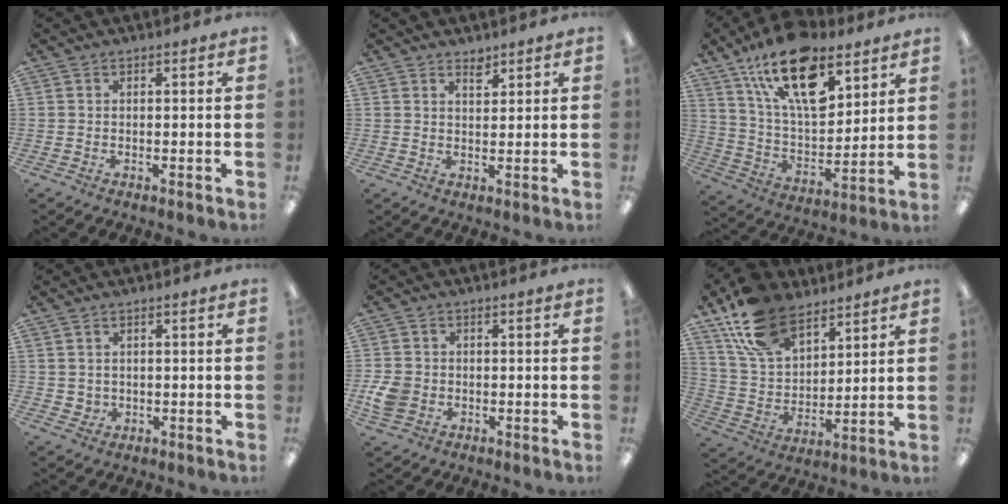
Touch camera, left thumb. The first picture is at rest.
{"total": 2.5, "force": [2.2, 1.0, 0.7], "torque": [-0.002, -0.014, 0.037]}
{"total": 21.8, "force": [13.2, 10.2, 14.0], "torque": [-0.243, -0.066, 0.230]}
{"total": 2.3, "force": [0.8, 2.0, 0.5], "torque": [-0.014, 0.002, 0.015]}
{"total": 5.8, "force": [-1.3, 4.9, 2.9], "torque": [-0.059, 0.006, -0.023]}
{"total": 17.6, "force": [11.6, 9.9, 8.9], "torque": [-0.182, -0.042, 0.221]}